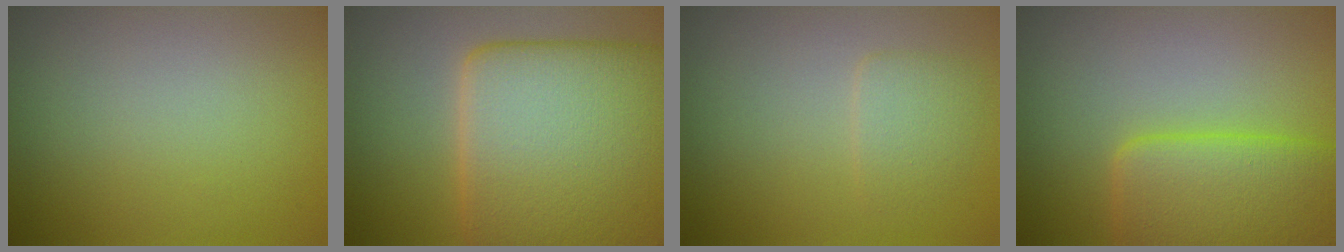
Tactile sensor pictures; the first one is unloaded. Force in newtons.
{"total": 12.9, "press": 12.9, "slide": 0.7}
{"total": 1.6, "press": 1.6, "slide": 0.3}
{"total": 6.3, "press": 6.3, "slide": 0.4}